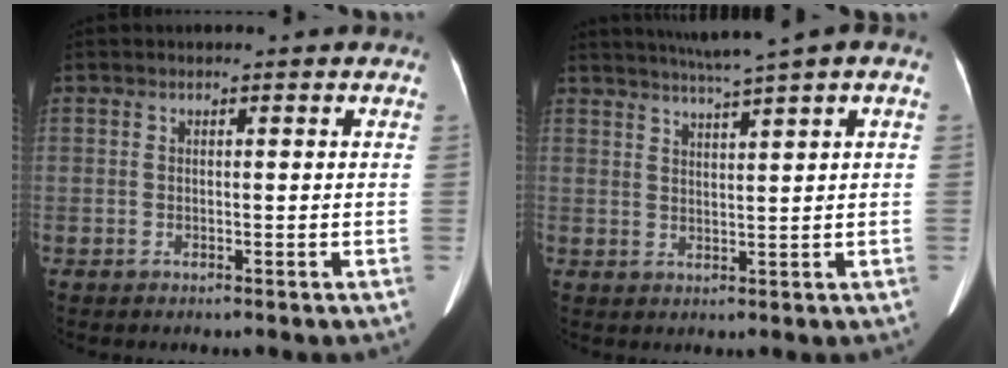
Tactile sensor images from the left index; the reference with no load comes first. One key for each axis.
{"total": 6.3, "fx": 4.6, "fy": -1.0, "fz": 4.2, "tx": -0.068, "ty": 0.017, "tz": 0.075}